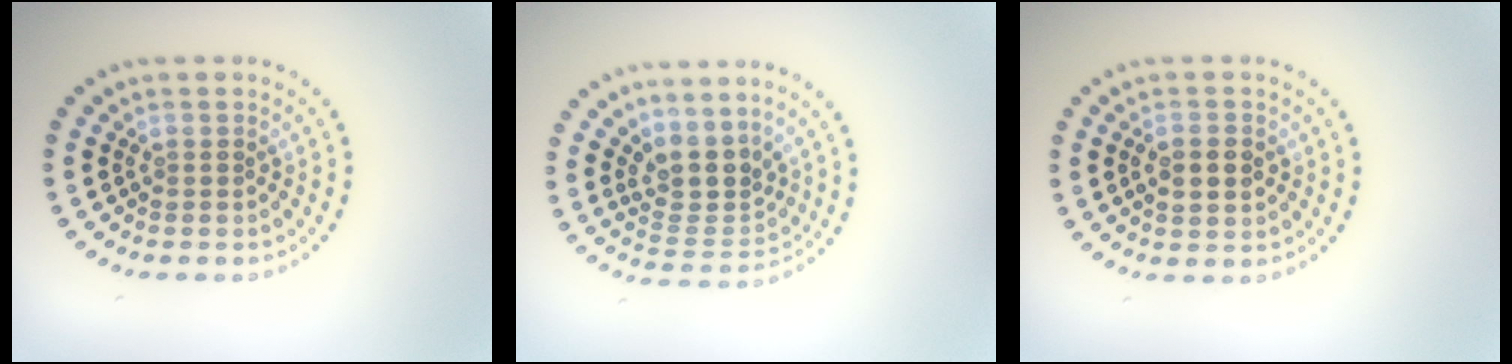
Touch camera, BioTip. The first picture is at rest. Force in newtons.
{"total": 3.2, "press": 2.4, "slide": 2.1}
{"total": 2.4, "press": 2.4, "slide": 0.1}